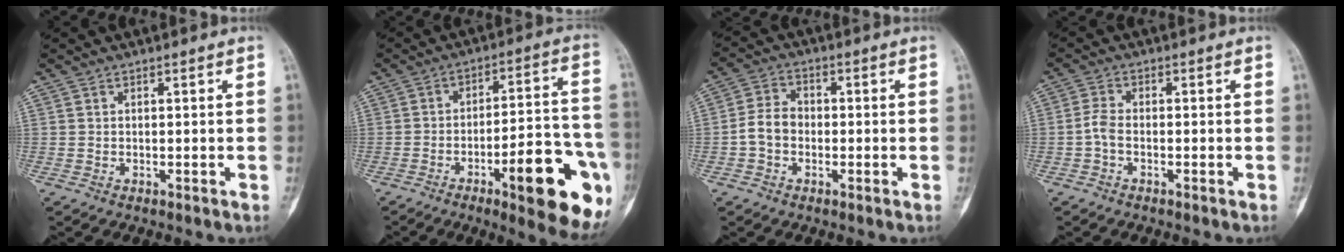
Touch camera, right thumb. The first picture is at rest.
{"total": 19.7, "force": [-8.2, 5.3, 17.1], "torque": [-0.184, 0.039, -0.107]}
{"total": 5.6, "force": [-1.2, 4.3, 3.3], "torque": [-0.056, 0.021, -0.031]}
{"total": 2.8, "force": [-0.9, 1.5, 2.1], "torque": [-0.047, 0.007, -0.025]}